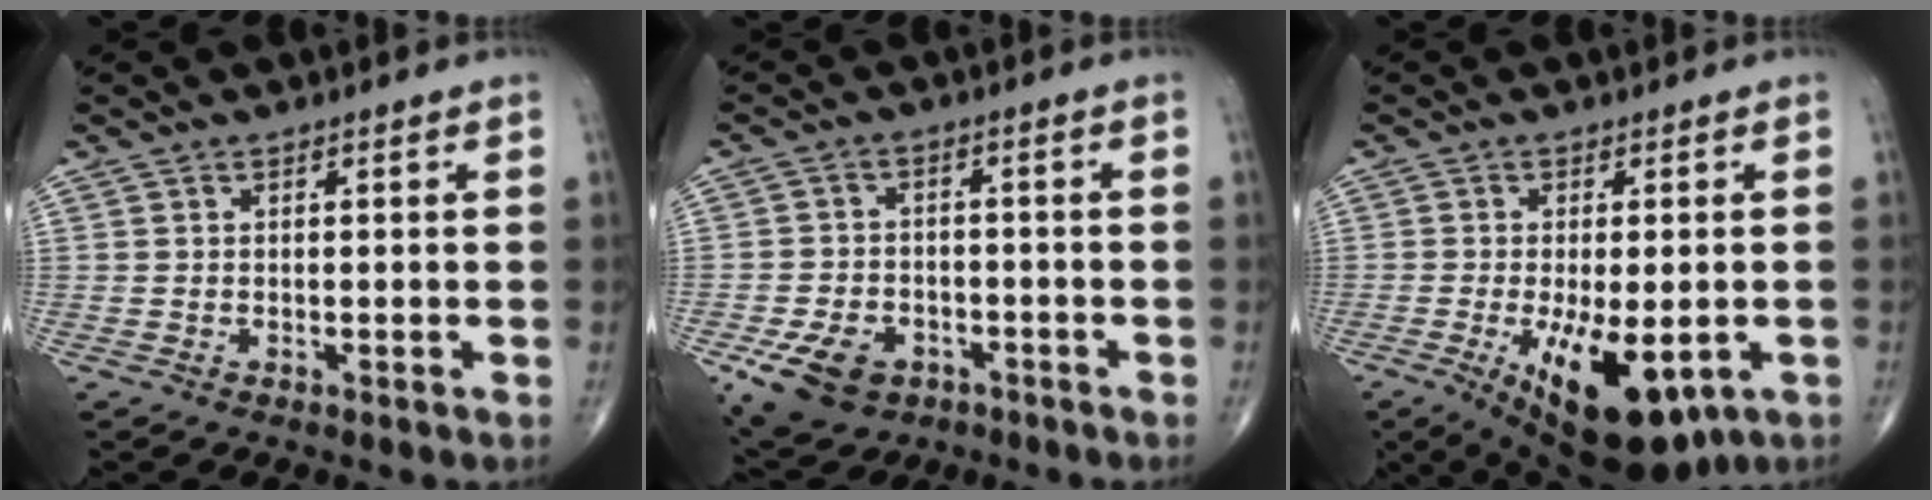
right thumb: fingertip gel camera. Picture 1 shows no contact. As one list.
[{"total": 10.1, "force": [-4.9, 7.1, 5.4], "torque": [-0.089, 0.018, -0.074]}, {"total": 15.0, "force": [-5.3, 6.6, 12.4], "torque": [-0.183, -0.014, -0.061]}]